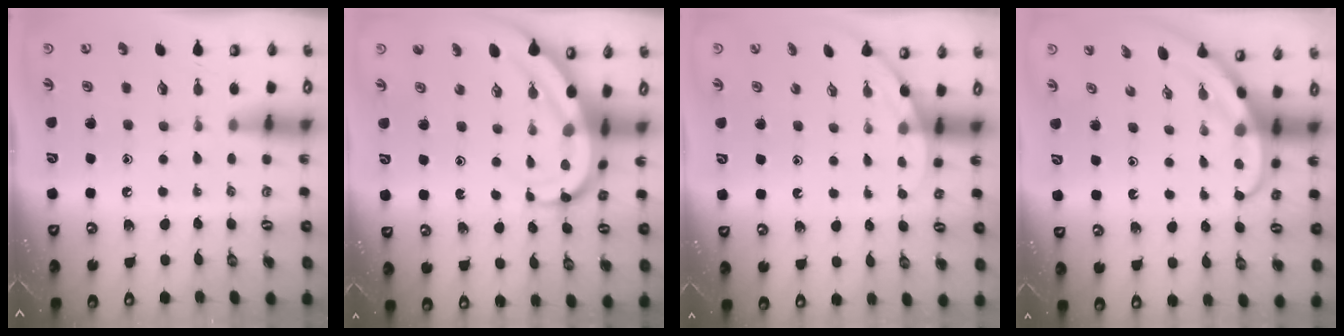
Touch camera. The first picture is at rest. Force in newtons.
{"total": 9.0, "press": 9.0, "slide": 0.9}
{"total": 2.0, "press": 2.0, "slide": 0.0}
{"total": 3.5, "press": 3.5, "slide": 0.3}